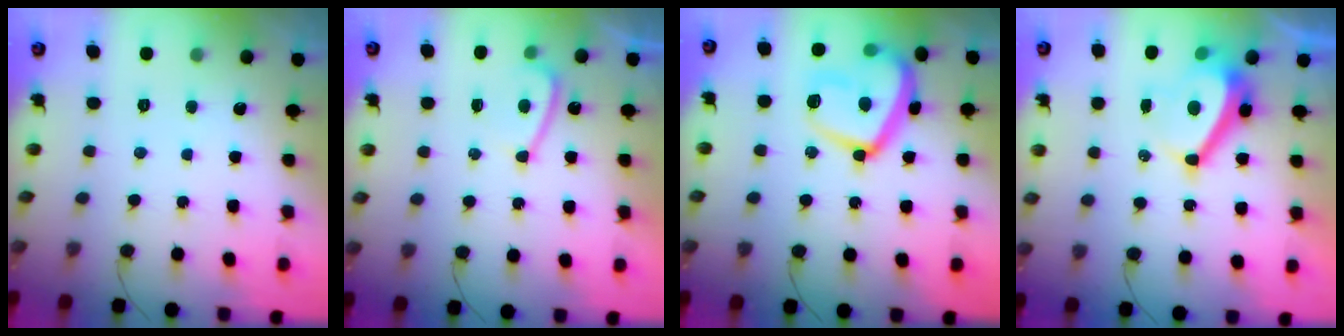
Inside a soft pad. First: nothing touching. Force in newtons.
{"total": 5.5, "press": 5.3, "slide": 1.6}
{"total": 17.0, "press": 17.0, "slide": 1.0}
{"total": 9.6, "press": 9.1, "slide": 3.2}